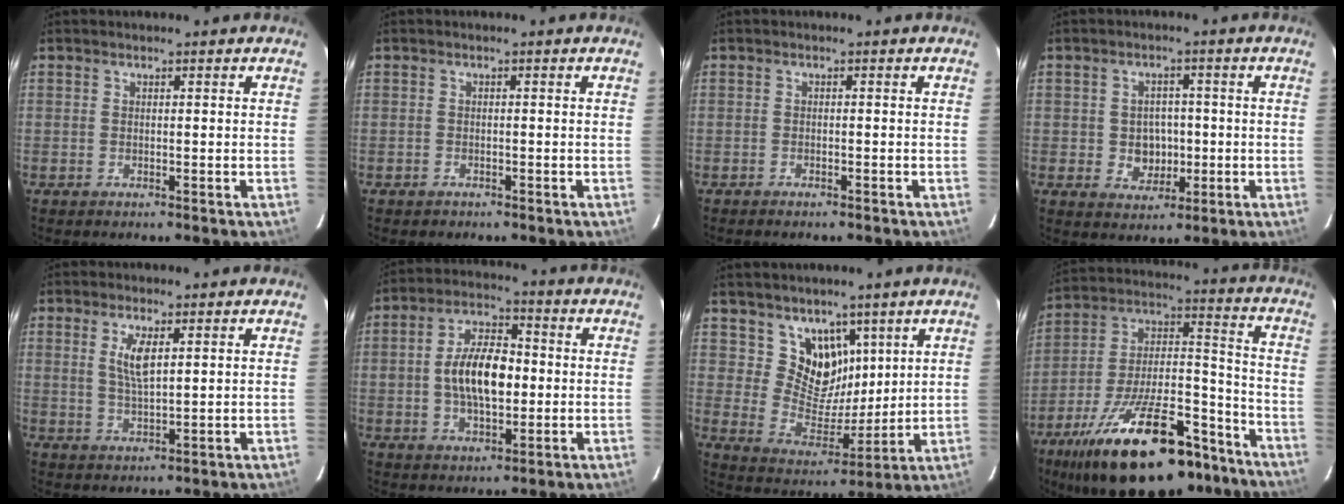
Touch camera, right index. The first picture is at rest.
{"total": 1.2, "force": [-0.9, 0.9, 0.1], "torque": [-0.005, 0.003, -0.010]}
{"total": 1.7, "force": [-1.6, 0.5, 0.6], "torque": [-0.019, -0.004, -0.026]}
{"total": 5.3, "force": [-0.7, 4.7, 2.3], "torque": [-0.049, 0.009, 0.002]}
{"total": 5.3, "force": [1.6, 1.6, 4.8], "torque": [-0.092, -0.001, 0.034]}
{"total": 11.6, "force": [-0.4, 6.1, 9.9], "torque": [-0.185, 0.015, -0.004]}
{"total": 10.0, "force": [6.0, 7.3, 3.3], "torque": [-0.051, -0.016, 0.121]}
{"total": 29.6, "force": [-20.0, 11.9, 18.4], "torque": [-0.318, 0.006, -0.293]}